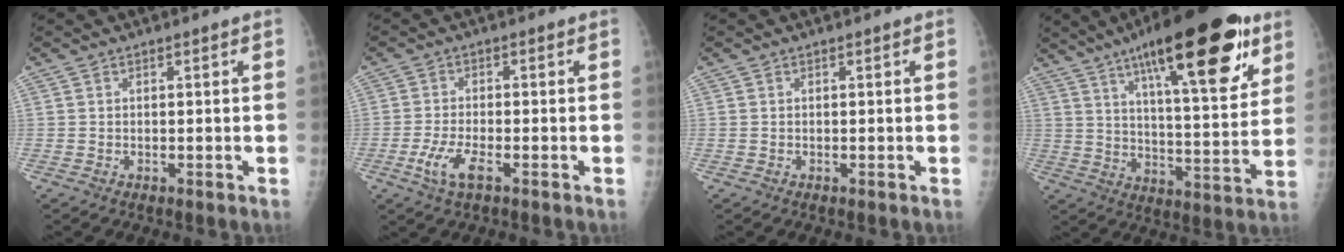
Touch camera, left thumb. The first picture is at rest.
{"total": 5.1, "force": [-2.3, 1.6, 4.3], "torque": [-0.098, 0.004, -0.045]}
{"total": 0.0}
{"total": 26.2, "force": [14.5, 7.5, 20.5], "torque": [-0.290, -0.039, 0.222]}